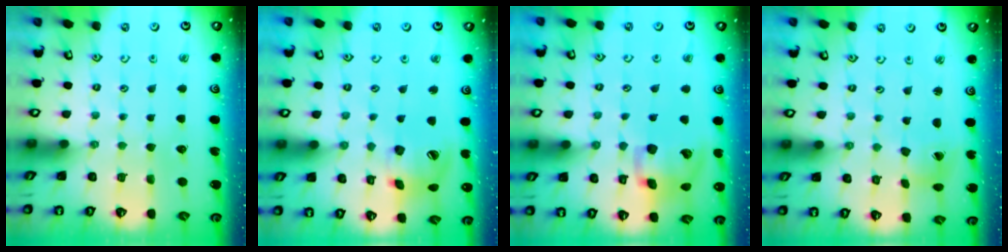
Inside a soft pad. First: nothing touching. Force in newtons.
{"total": 14.9, "press": 14.8, "slide": 2.1}
{"total": 14.3, "press": 14.2, "slide": 2.3}
{"total": 3.0, "press": 3.0, "slide": 0.4}